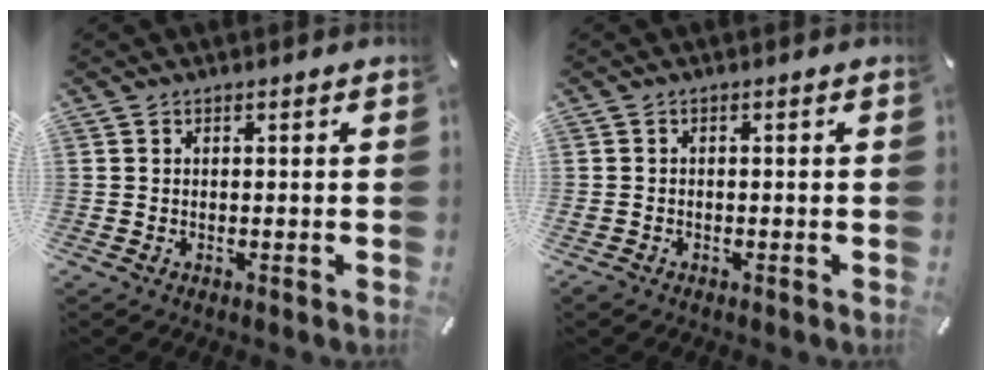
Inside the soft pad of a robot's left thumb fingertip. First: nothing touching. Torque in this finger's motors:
{"motor_torque": [0.01, 0.03, -0.01, 0.08, 0.06]}